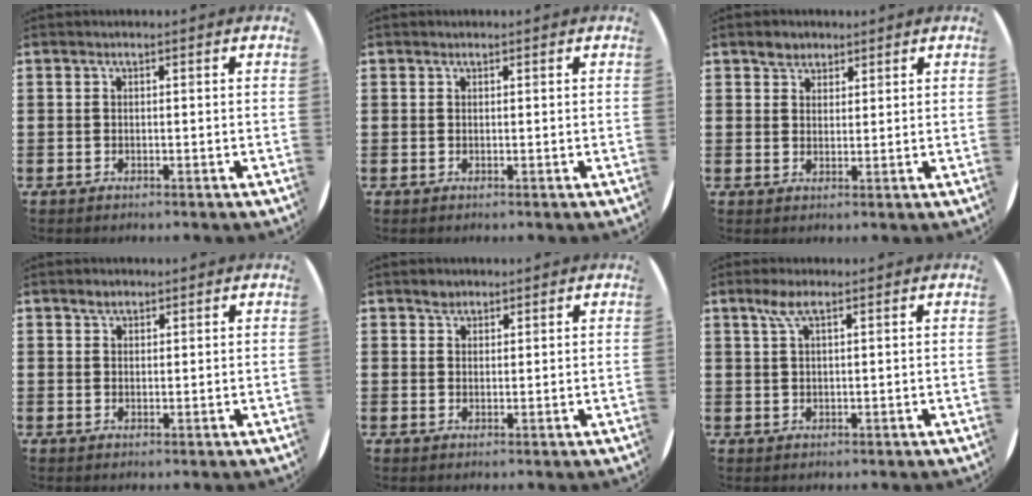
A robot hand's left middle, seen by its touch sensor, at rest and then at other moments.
{"total": 0.0}
{"total": 2.4, "force": [2.0, 1.3, 0.2], "torque": [0.001, 0.000, 0.038]}
{"total": 1.6, "force": [1.3, 0.7, 0.4], "torque": [-0.002, 0.000, 0.023]}
{"total": 1.6, "force": [1.4, 0.7, 0.1], "torque": [0.004, -0.002, 0.026]}
{"total": 3.1, "force": [1.8, 0.7, 2.5], "torque": [-0.053, 0.007, 0.030]}